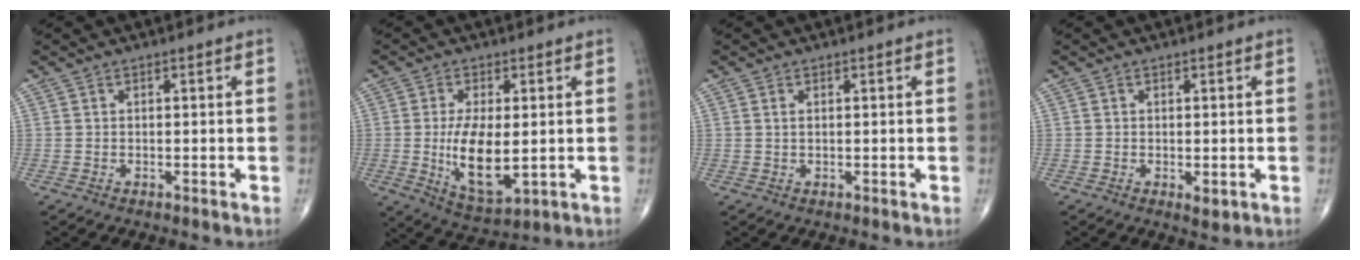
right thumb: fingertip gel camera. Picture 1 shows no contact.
{"total": 11.1, "force": [-0.7, 4.9, 10.0], "torque": [-0.175, -0.020, 0.001]}
{"total": 0.8, "force": [0.3, 0.3, 0.7], "torque": [-0.017, 0.005, 0.009]}
{"total": 1.8, "force": [-0.4, 0.9, 1.5], "torque": [-0.020, -0.005, -0.004]}